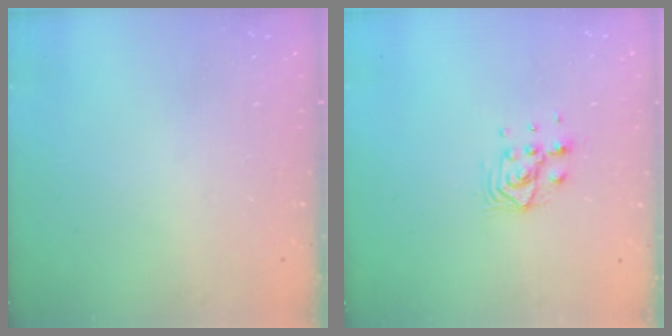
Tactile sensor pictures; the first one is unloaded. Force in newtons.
{"total": 6.9, "press": 6.9, "slide": 0.4}